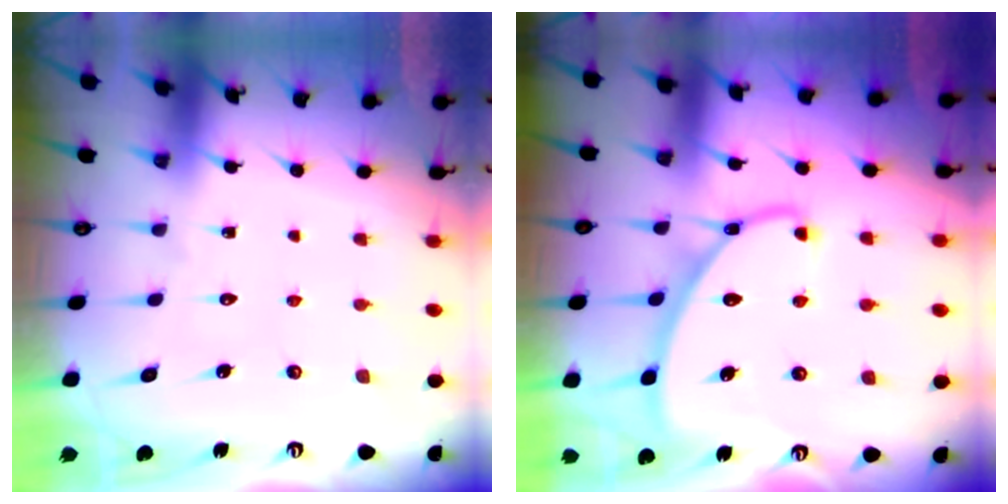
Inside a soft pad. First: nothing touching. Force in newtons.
{"total": 9.3, "press": 9.3, "slide": 0.3}